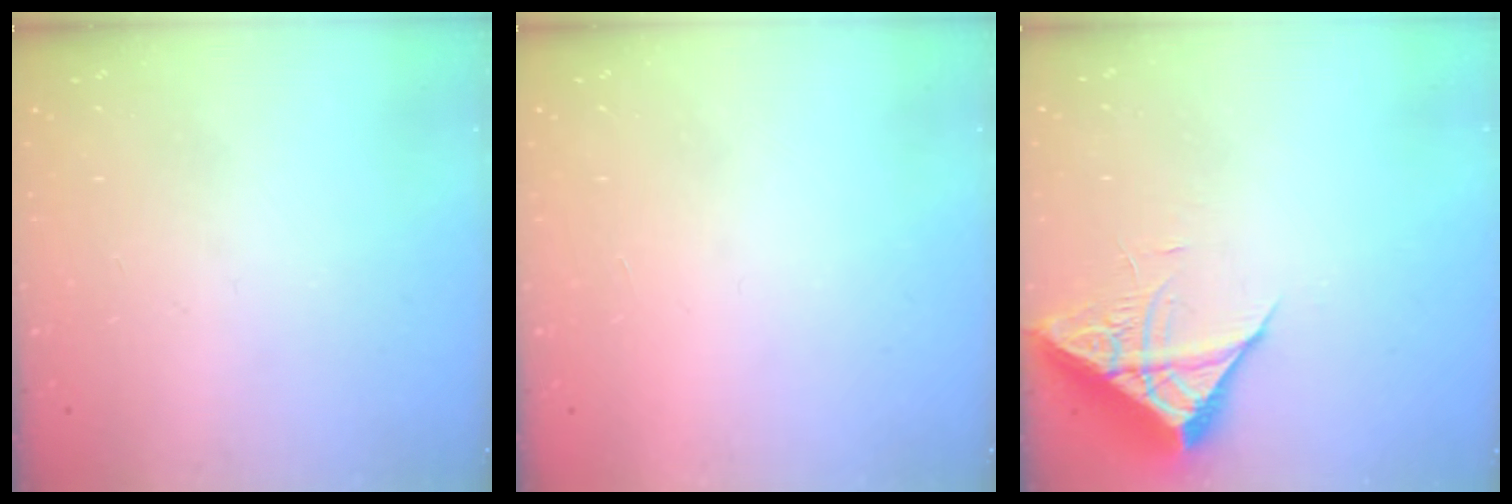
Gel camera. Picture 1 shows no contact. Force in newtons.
{"total": 1.6, "press": 1.6, "slide": 0.1}
{"total": 7.3, "press": 7.2, "slide": 0.3}